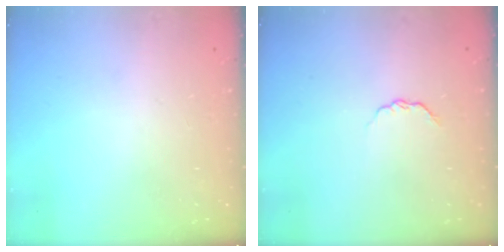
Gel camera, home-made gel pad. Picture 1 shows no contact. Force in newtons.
{"total": 3.2, "press": 3.2, "slide": 0.4}